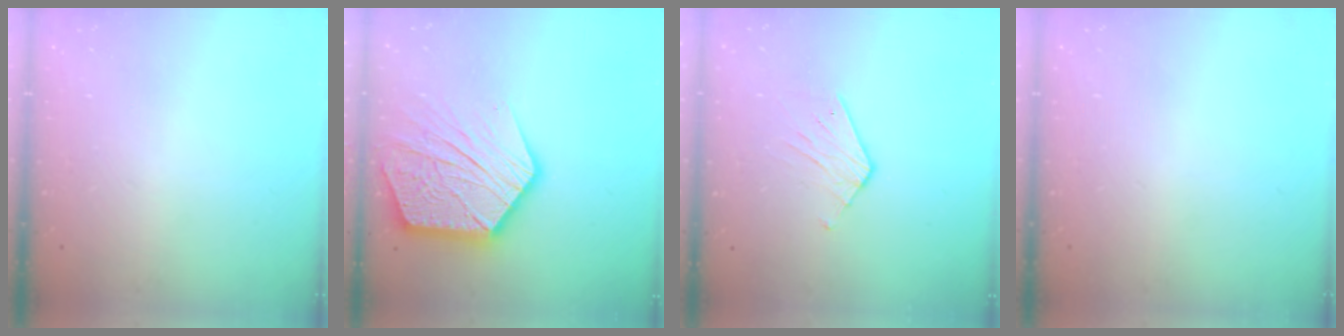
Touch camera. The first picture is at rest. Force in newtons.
{"total": 20.8, "press": 20.7, "slide": 1.6}
{"total": 5.5, "press": 5.5, "slide": 0.4}
{"total": 0.0}